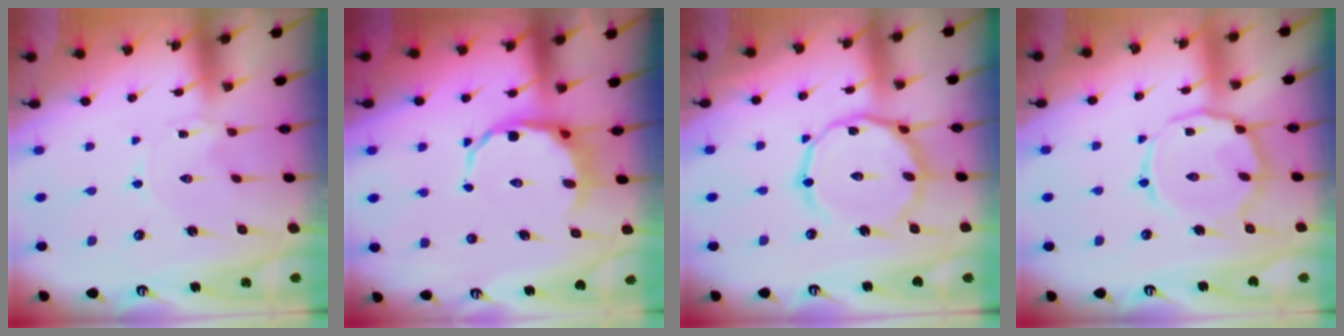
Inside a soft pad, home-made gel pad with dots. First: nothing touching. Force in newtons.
{"total": 8.6, "press": 8.3, "slide": 2.2}
{"total": 16.2, "press": 16.2, "slide": 1.2}
{"total": 13.6, "press": 13.5, "slide": 1.1}